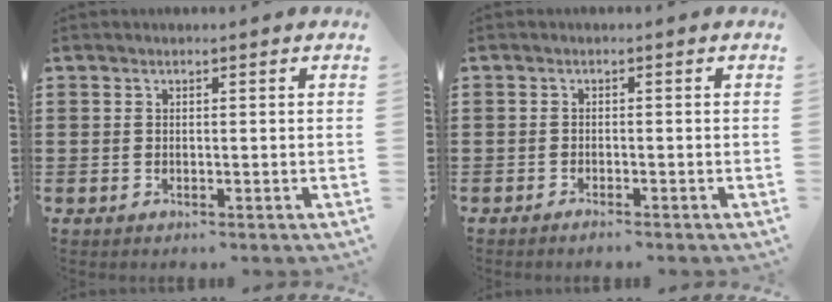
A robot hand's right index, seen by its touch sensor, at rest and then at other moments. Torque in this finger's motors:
{"motor_torque": [0.10, -0.07, 0.02, 0.00]}